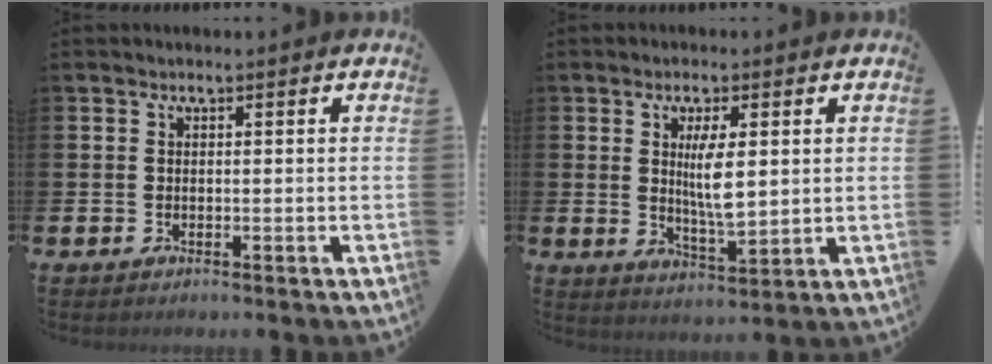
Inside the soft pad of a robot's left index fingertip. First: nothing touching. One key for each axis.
{"total": 5.4, "fx": 1.7, "fy": 1.4, "fz": 5.0, "tx": -0.076, "ty": -0.015, "tz": 0.022}